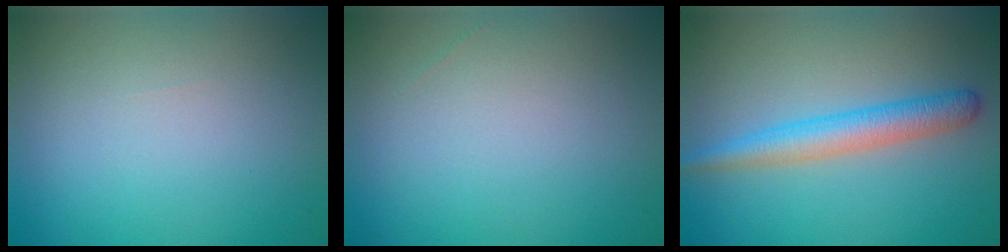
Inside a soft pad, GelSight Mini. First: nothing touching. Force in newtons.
{"total": 0.0}
{"total": 3.4, "press": 3.4, "slide": 0.1}